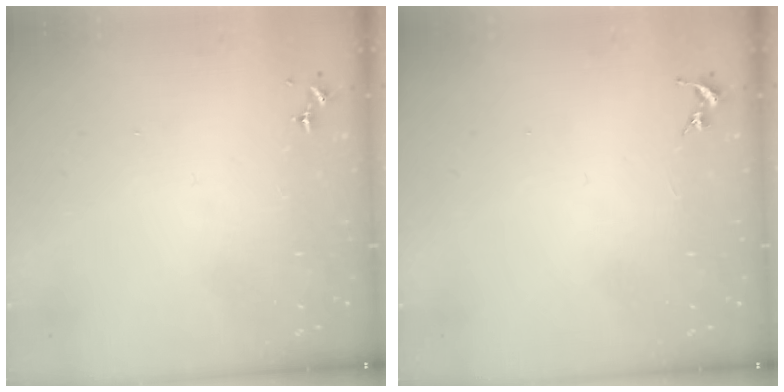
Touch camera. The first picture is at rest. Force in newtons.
{"total": 0.0}